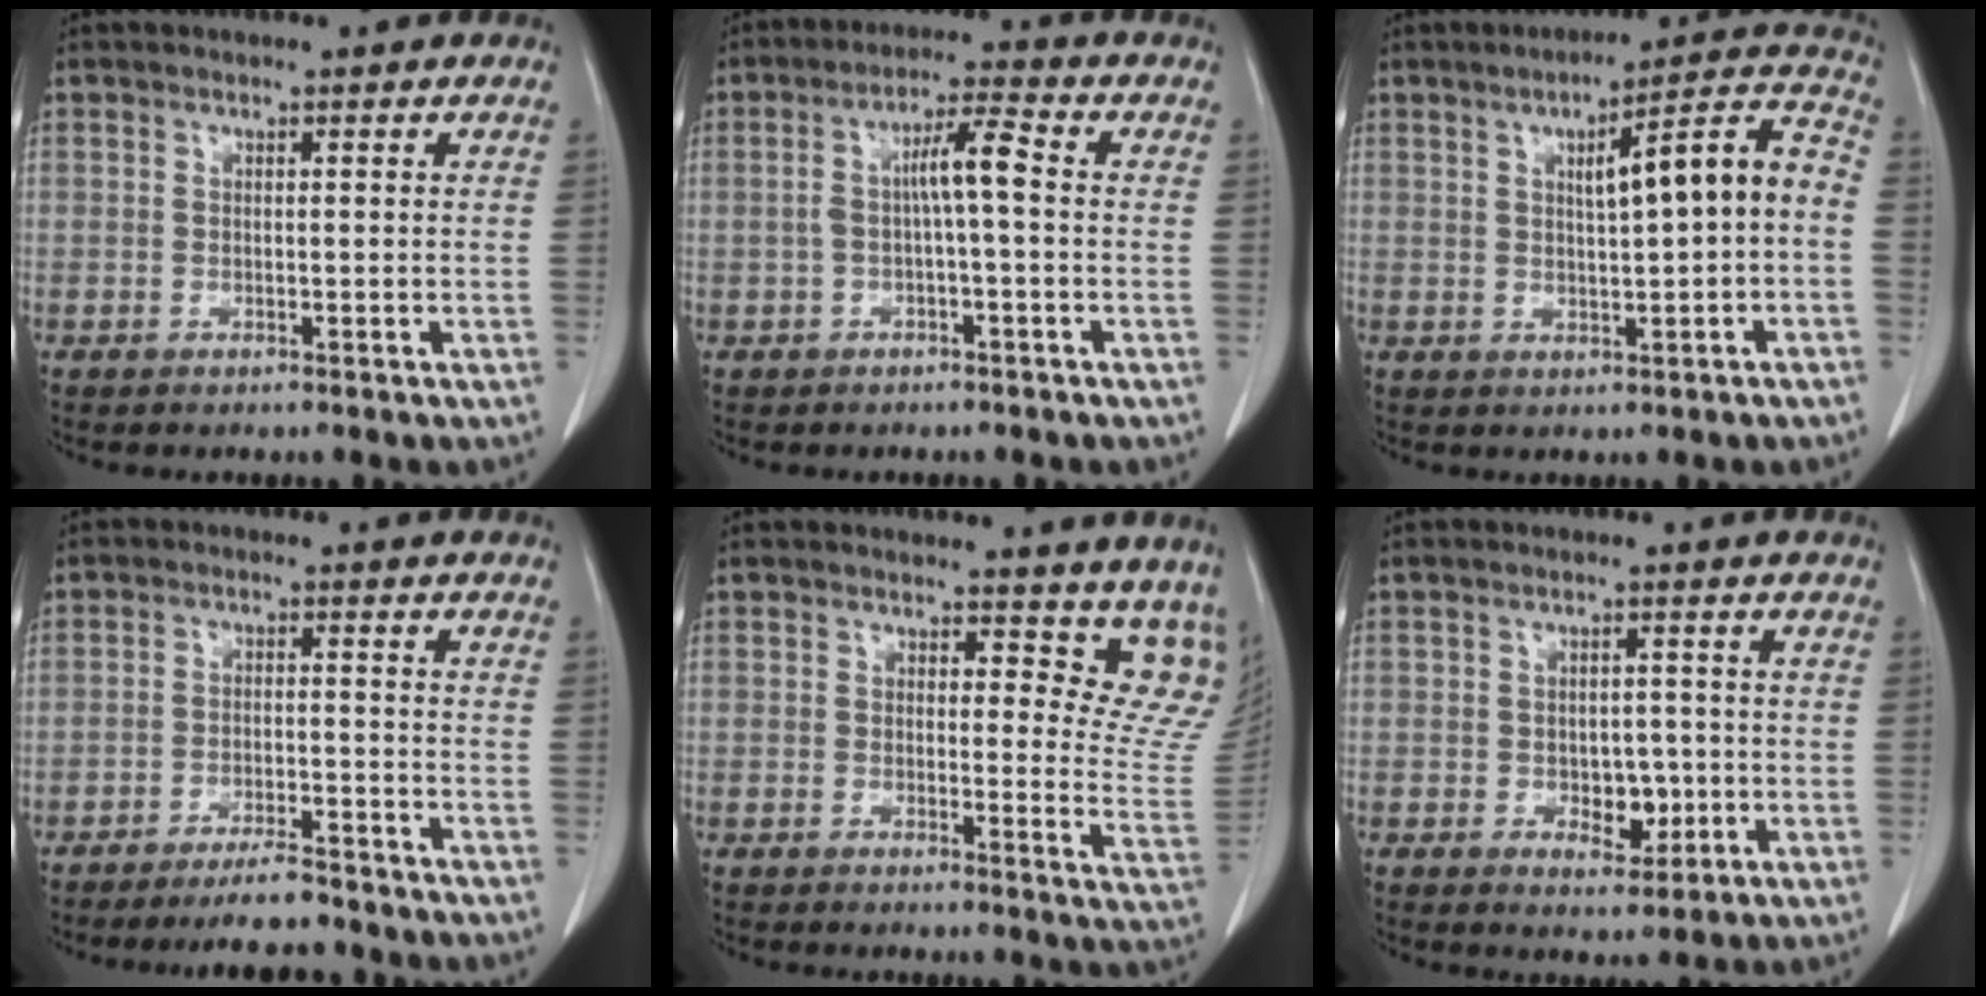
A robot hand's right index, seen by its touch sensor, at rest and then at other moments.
{"total": 5.6, "force": [-0.1, 0.6, 5.6], "torque": [-0.098, 0.021, -0.001]}
{"total": 10.3, "force": [0.3, 1.1, 10.2], "torque": [-0.140, 0.030, 0.005]}
{"total": 6.4, "force": [-5.9, 0.7, 2.3], "torque": [-0.035, -0.012, -0.098]}
{"total": 10.0, "force": [8.9, 3.6, 3.0], "torque": [0.006, -0.043, 0.069]}
{"total": 4.7, "force": [-1.0, 3.0, 3.5], "torque": [-0.040, 0.003, -0.006]}